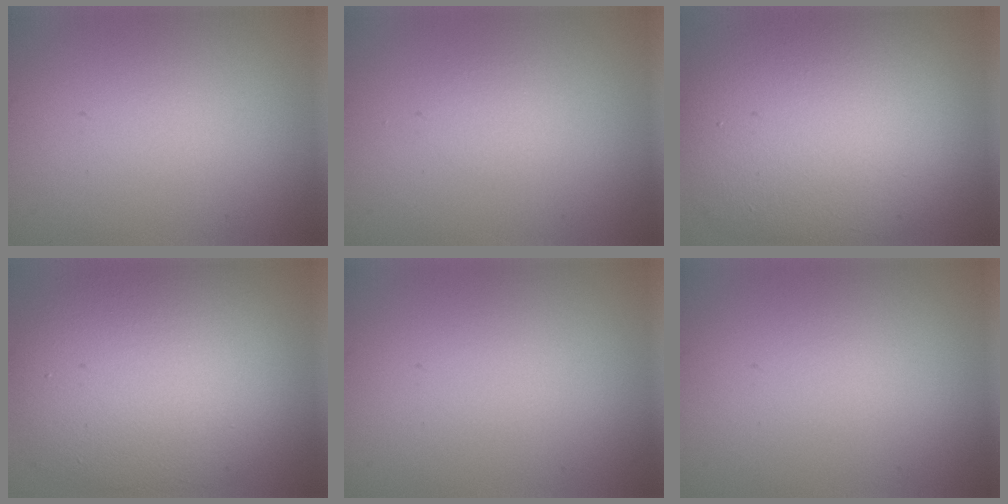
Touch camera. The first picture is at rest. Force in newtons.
{"total": 0.7, "press": 0.7, "slide": 0.1}
{"total": 12.9, "press": 12.9, "slide": 1.0}
{"total": 10.7, "press": 10.7, "slide": 0.8}
{"total": 0.0}
{"total": 0.0}